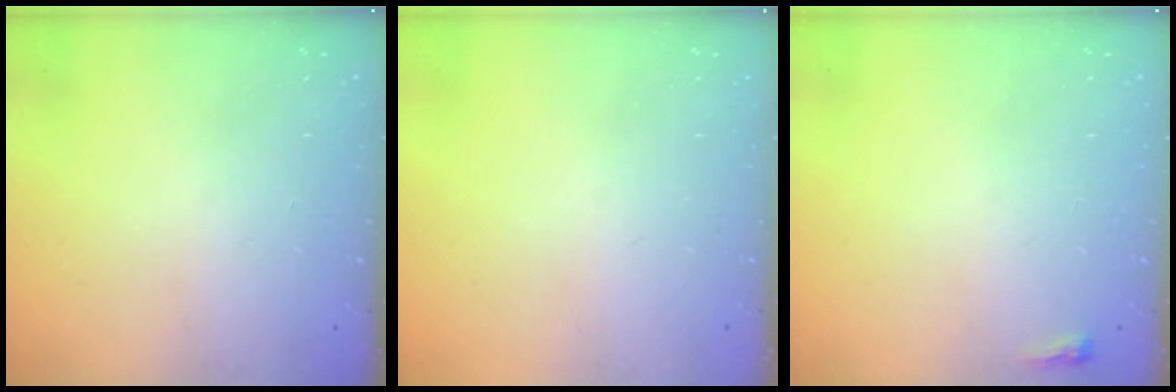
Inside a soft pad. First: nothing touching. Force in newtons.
{"total": 0.0}
{"total": 2.4, "press": 2.4, "slide": 0.6}